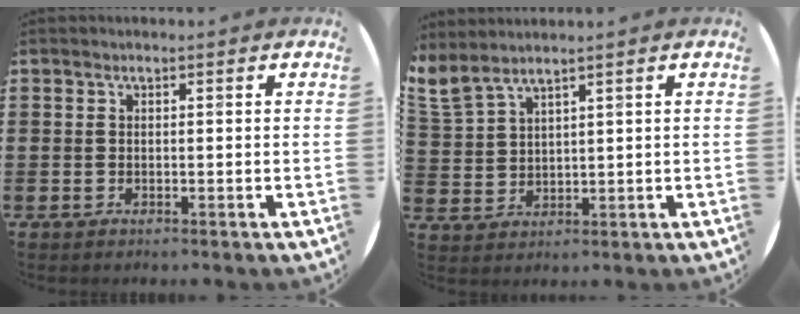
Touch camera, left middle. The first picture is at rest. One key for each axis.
{"total": 3.5, "fx": 3.2, "fy": 0.6, "fz": 1.4, "tx": -0.036, "ty": -0.008, "tz": 0.058}